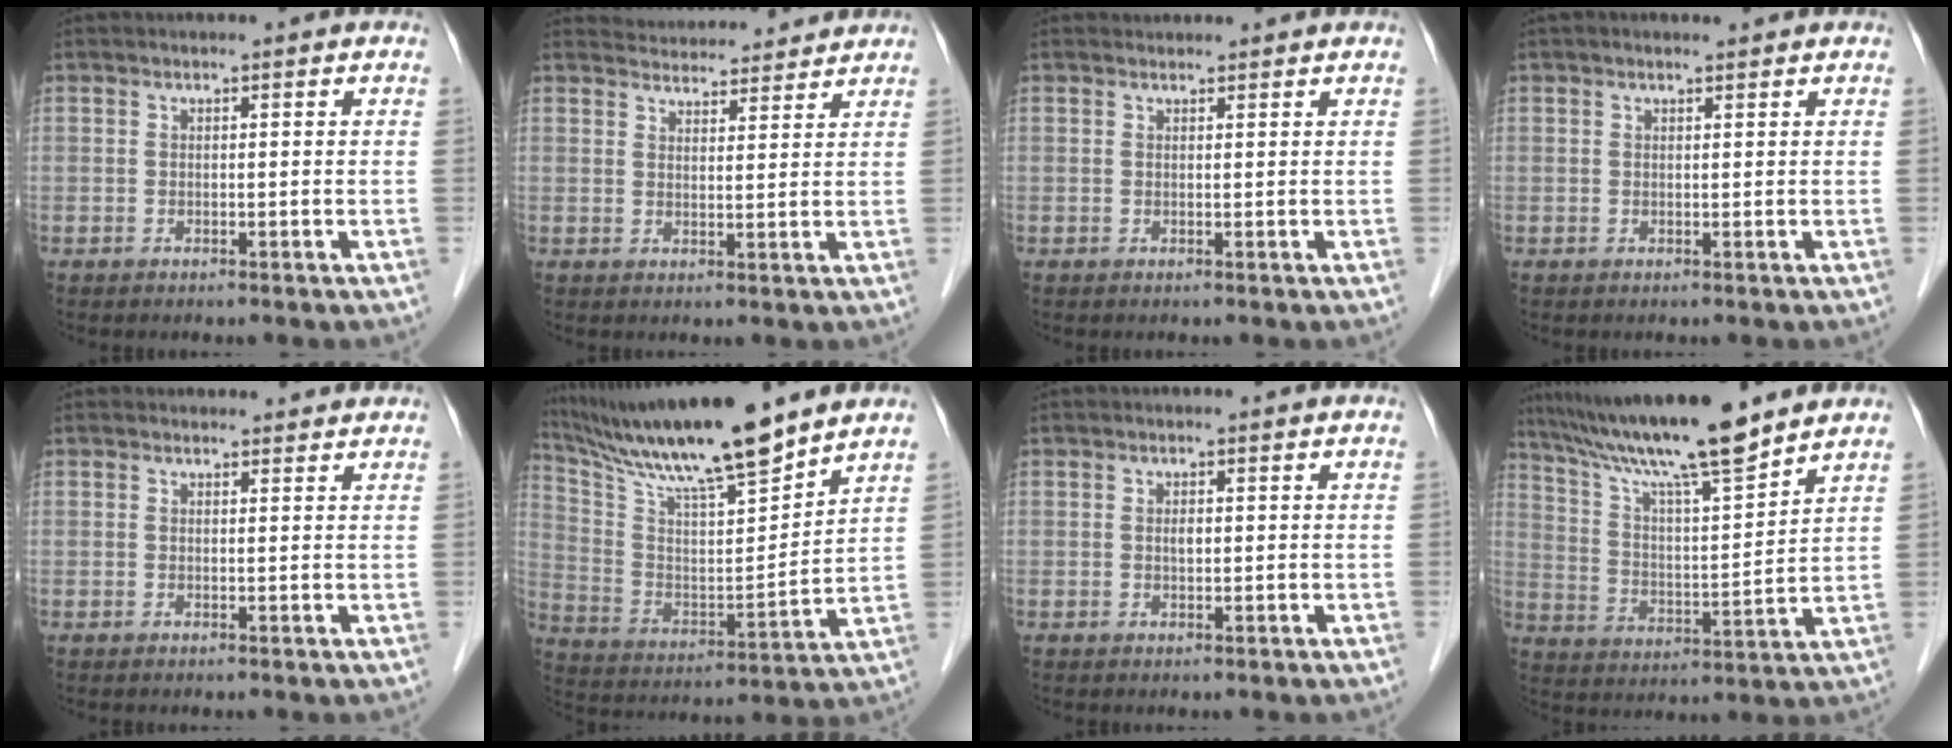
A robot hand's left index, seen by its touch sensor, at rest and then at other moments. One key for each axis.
{"total": 8.2, "fx": 8.1, "fy": 1.4, "fz": 0.9, "tx": -0.012, "ty": 0.016, "tz": 0.104}
{"total": 1.5, "fx": 1.4, "fy": 0.3, "fz": -0.1, "tx": -0.009, "ty": 0.010, "tz": 0.020}
{"total": 1.4, "fx": 1.1, "fy": 0.3, "fz": 0.8, "tx": -0.017, "ty": 0.012, "tz": 0.016}
{"total": 2.9, "fx": 2.7, "fy": 0.8, "fz": 0.1, "tx": -0.005, "ty": 0.007, "tz": 0.029}
{"total": 18.8, "fx": 15.9, "fy": 0.8, "fz": 10.1, "tx": -0.188, "ty": 0.002, "tz": 0.284}
{"total": 0.9, "fx": 0.0, "fy": 0.5, "fz": 0.8, "tx": -0.016, "ty": -0.002, "tz": 0.002}
{"total": 15.8, "fx": 13.2, "fy": 0.1, "fz": 8.7, "tx": -0.153, "ty": 0.001, "tz": 0.230}